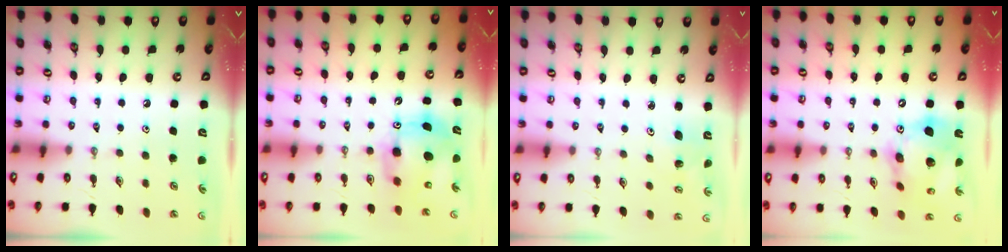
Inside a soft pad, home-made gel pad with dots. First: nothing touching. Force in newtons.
{"total": 9.8, "press": 9.8, "slide": 1.1}
{"total": 2.0, "press": 2.0, "slide": 0.1}
{"total": 18.8, "press": 18.6, "slide": 2.5}